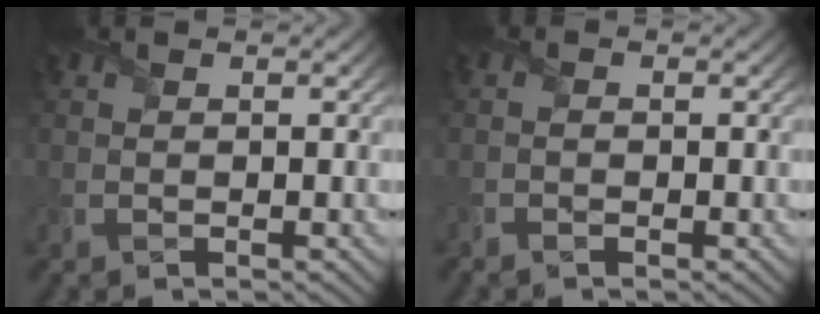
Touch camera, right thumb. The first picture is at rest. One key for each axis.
{"total": 1.0, "fx": -0.8, "fy": 0.4, "fz": 0.5, "tx": -0.007, "ty": -0.002, "tz": -0.012}